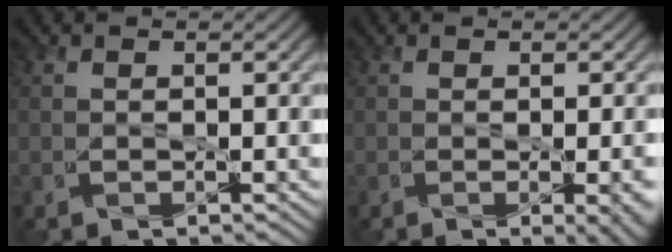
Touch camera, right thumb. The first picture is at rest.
{"total": 4.3, "force": [-1.0, 0.9, 4.0], "torque": [-0.050, -0.002, -0.004]}